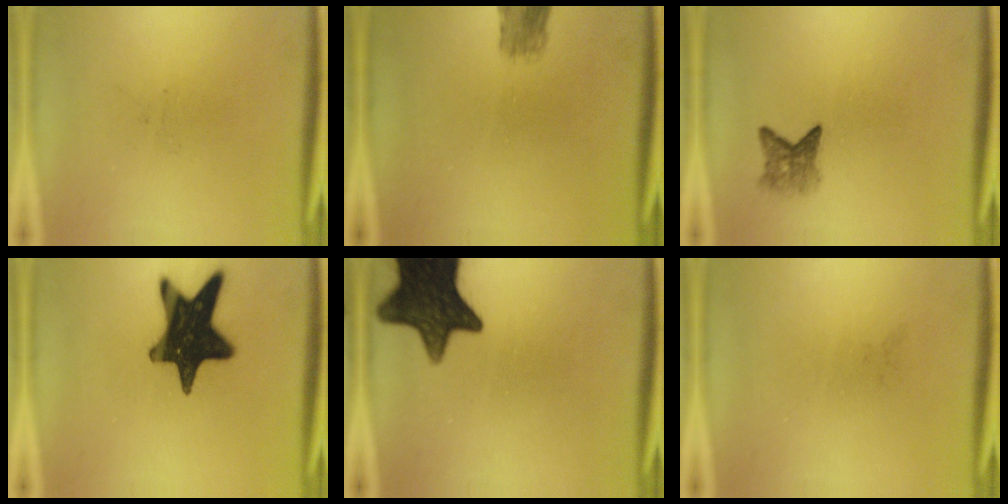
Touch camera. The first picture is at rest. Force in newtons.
{"total": 2.9}
{"total": 3.0}
{"total": 18.3}
{"total": 15.4}
{"total": 0.0}